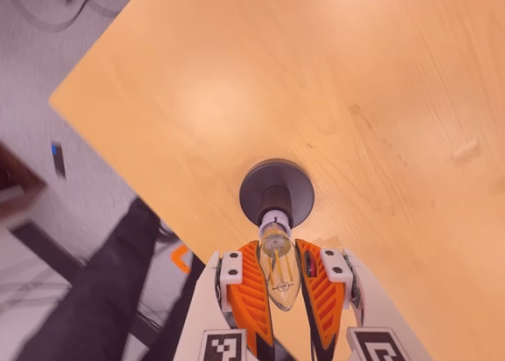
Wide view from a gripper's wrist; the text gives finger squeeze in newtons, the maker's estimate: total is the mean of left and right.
{"total": 21.2, "left": 22.0, "right": 20.3}